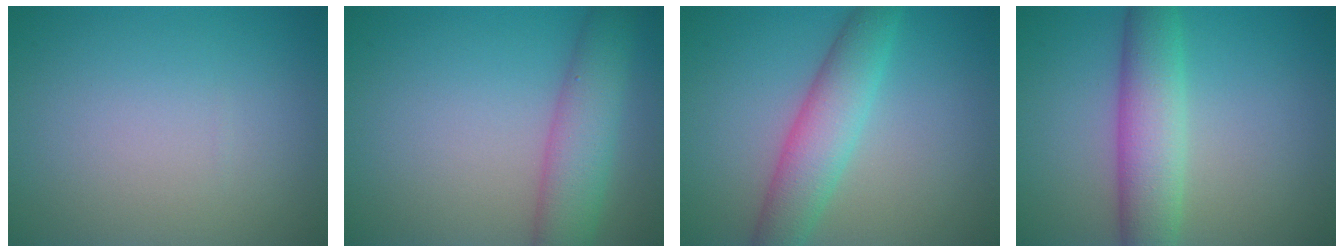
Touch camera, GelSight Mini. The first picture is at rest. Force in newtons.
{"total": 5.1, "press": 5.1, "slide": 0.2}
{"total": 5.0, "press": 5.0, "slide": 0.1}
{"total": 5.6, "press": 5.6, "slide": 0.1}